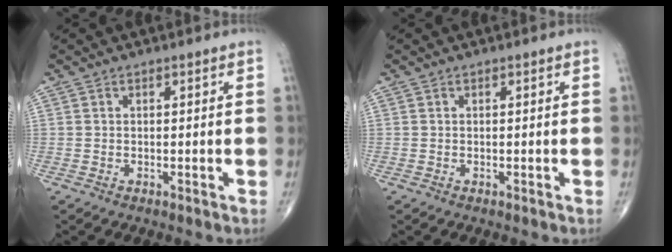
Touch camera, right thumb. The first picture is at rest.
{"total": 0.0}